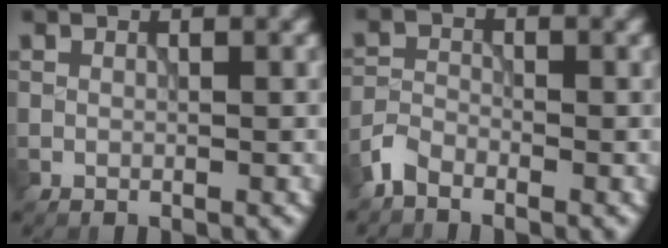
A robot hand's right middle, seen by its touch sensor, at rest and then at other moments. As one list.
[{"total": 2.0, "force": [-1.7, 0.8, 0.7], "torque": [-0.015, 0.004, -0.044]}]